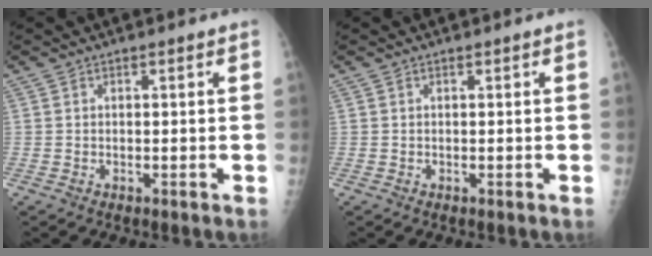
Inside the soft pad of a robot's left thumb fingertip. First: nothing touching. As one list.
[{"total": 0.0}]